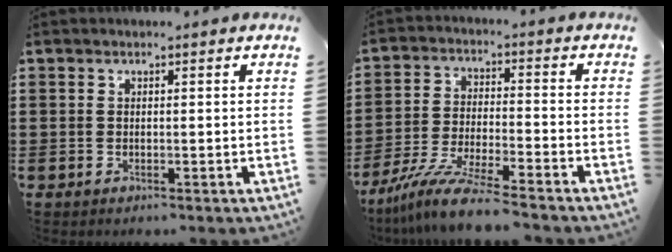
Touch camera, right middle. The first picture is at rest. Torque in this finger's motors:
{"motor_torque": [1.25, -0.88, 0.64, 0.10]}